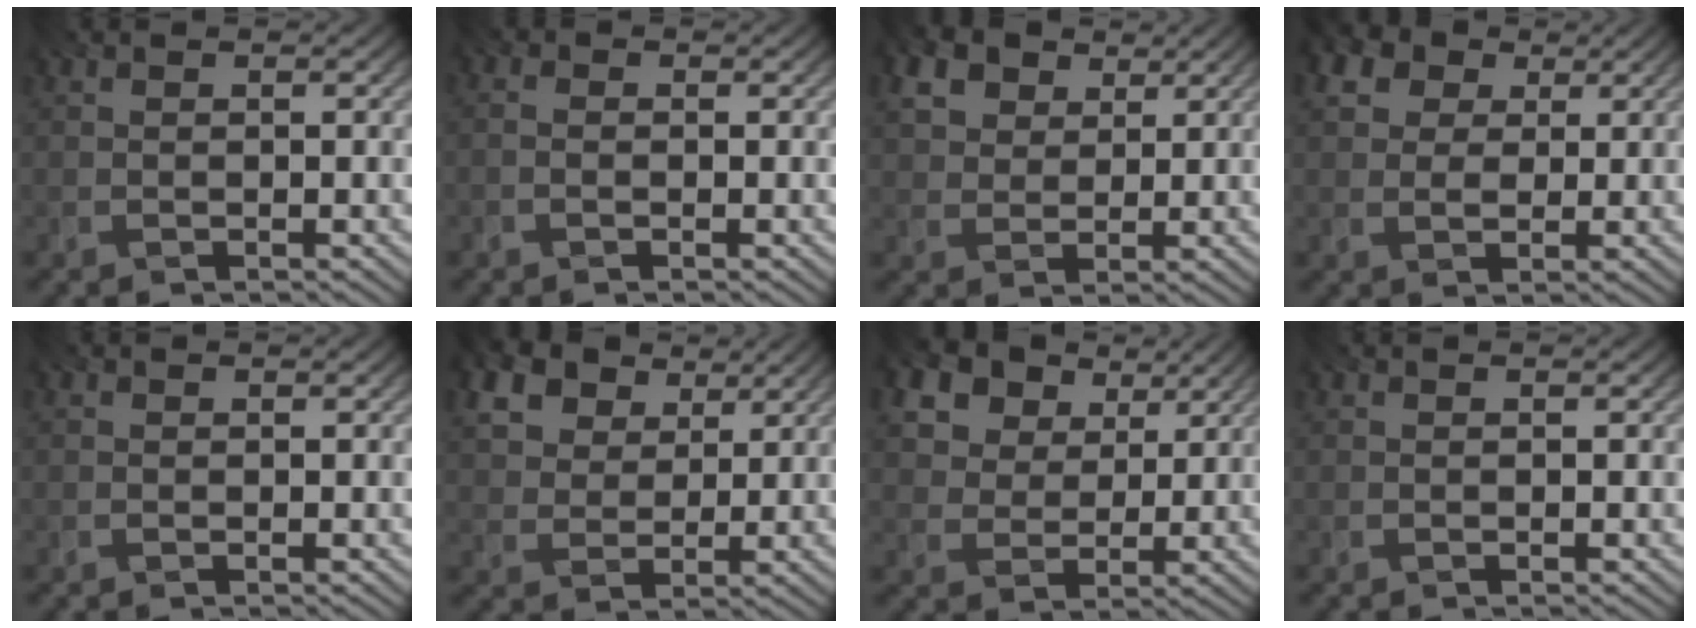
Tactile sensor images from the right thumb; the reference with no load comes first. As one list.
[{"total": 1.6, "force": [-0.7, 1.2, 0.7], "torque": [-0.015, 0.002, -0.022]}, {"total": 6.3, "force": [3.2, 4.3, 3.2], "torque": [-0.095, 0.001, 0.063]}, {"total": 6.3, "force": [3.0, 4.6, 3.1], "torque": [-0.094, 0.009, 0.050]}, {"total": 0.0}, {"total": 9.8, "force": [5.4, 6.4, 4.9], "torque": [-0.147, 0.002, 0.097]}, {"total": 14.0, "force": [8.0, 9.4, 6.6], "torque": [-0.188, 0.014, 0.158]}, {"total": 0.0}]